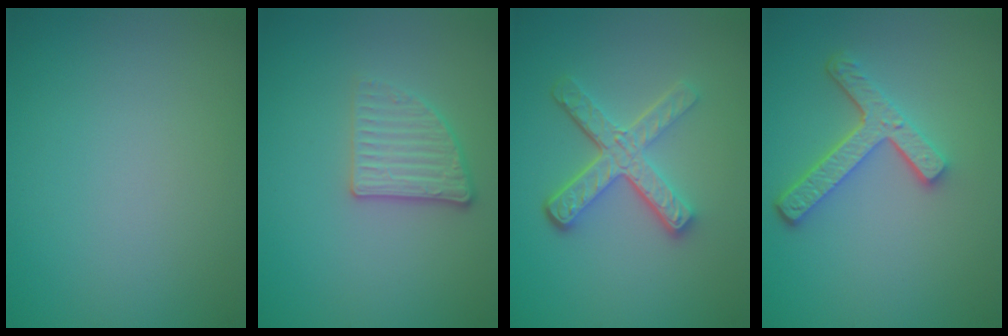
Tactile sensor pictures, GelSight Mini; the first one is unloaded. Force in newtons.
{"total": 2.7, "press": 2.4, "slide": 1.1}
{"total": 4.9, "press": 3.5, "slide": 3.4}
{"total": 4.2, "press": 3.3, "slide": 2.6}